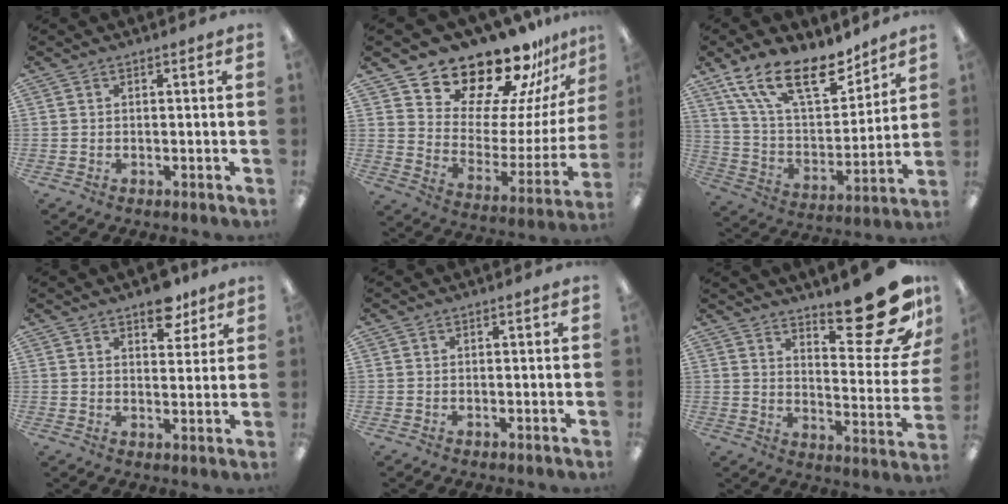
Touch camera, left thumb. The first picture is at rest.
{"total": 19.9, "force": [18.2, 6.7, 4.7], "torque": [-0.081, -0.156, 0.319]}
{"total": 19.9, "force": [13.6, 8.5, 11.7], "torque": [-0.209, -0.072, 0.243]}
{"total": 7.3, "force": [5.4, 3.6, 3.3], "torque": [-0.015, -0.035, 0.088]}
{"total": 0.0}
{"total": 21.4, "force": [15.2, 6.3, 13.7], "torque": [-0.166, -0.118, 0.244]}